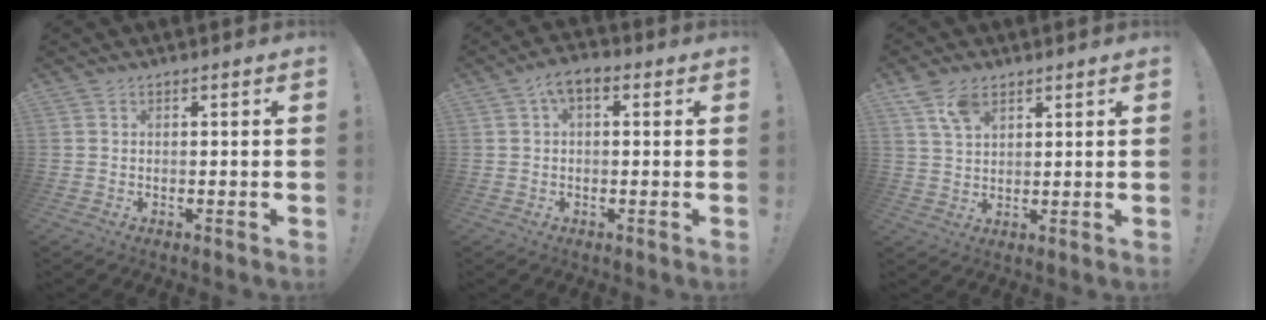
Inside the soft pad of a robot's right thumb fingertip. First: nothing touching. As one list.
[{"total": 4.1, "force": [0.5, 2.3, 3.4], "torque": [-0.057, 0.005, 0.008]}, {"total": 7.2, "force": [4.4, 4.0, 4.1], "torque": [-0.065, -0.014, 0.082]}]